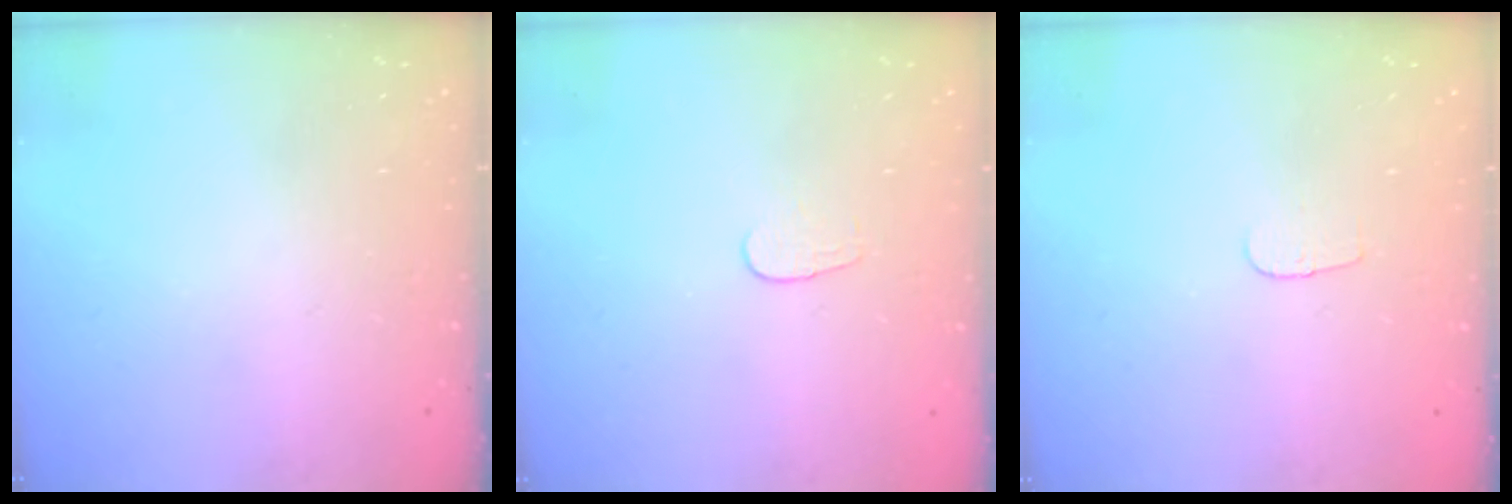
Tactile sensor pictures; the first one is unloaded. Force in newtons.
{"total": 4.0, "press": 4.0, "slide": 0.3}
{"total": 2.9, "press": 2.8, "slide": 0.3}